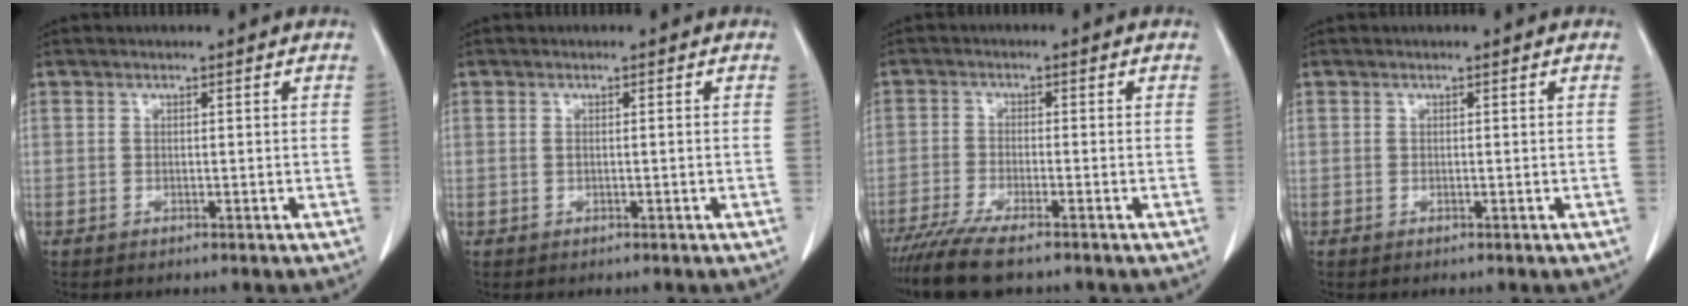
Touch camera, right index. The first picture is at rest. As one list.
[{"total": 1.3, "force": [-0.1, 0.6, 1.1], "torque": [-0.038, 0.006, 0.002]}, {"total": 8.5, "force": [-6.4, 1.7, 5.3], "torque": [-0.098, -0.021, -0.109]}, {"total": 0.0}]